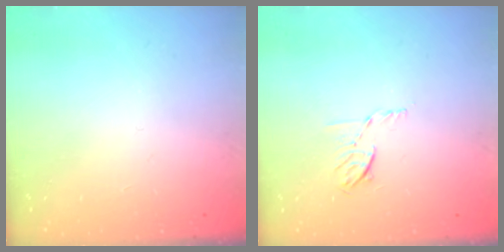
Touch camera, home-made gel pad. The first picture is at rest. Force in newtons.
{"total": 5.7, "press": 5.6, "slide": 1.2}